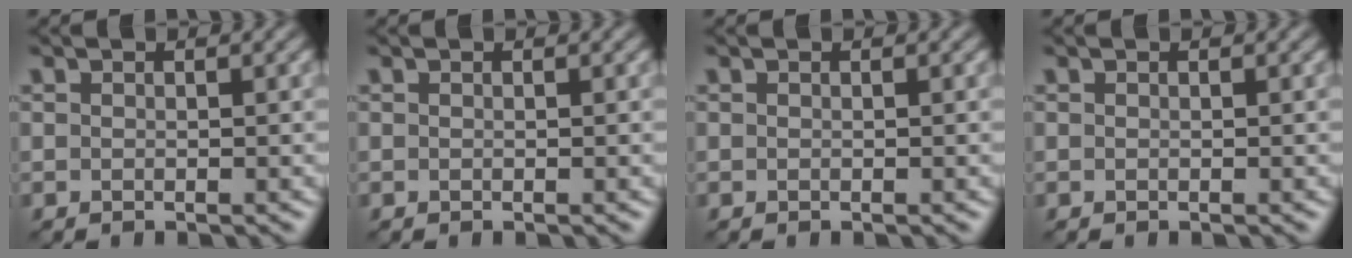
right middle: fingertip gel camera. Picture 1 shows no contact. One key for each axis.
{"total": 0.0}
{"total": 0.0}
{"total": 0.0}